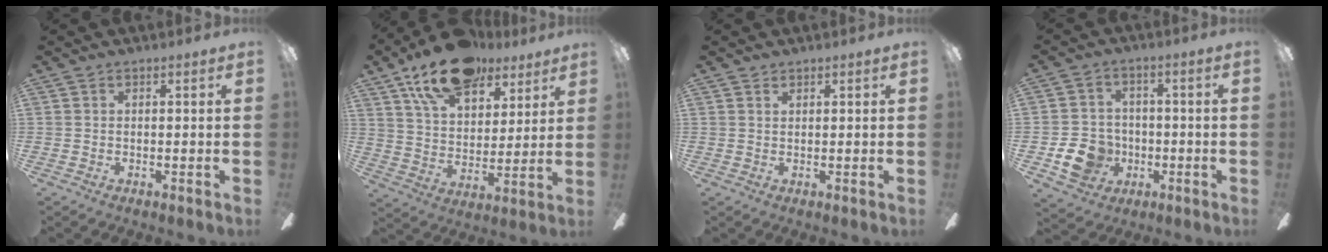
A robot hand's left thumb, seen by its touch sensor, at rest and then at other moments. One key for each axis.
{"total": 17.2, "fx": 11.9, "fy": 8.8, "fz": 8.7, "tx": -0.150, "ty": -0.054, "tz": 0.213}
{"total": 0.9, "fx": 0.8, "fy": 0.4, "fz": 0.3, "tx": -0.006, "ty": 0.002, "tz": 0.014}
{"total": 10.1, "fx": -3.5, "fy": 8.5, "fz": 4.3, "tx": -0.096, "ty": 0.024, "tz": -0.062}